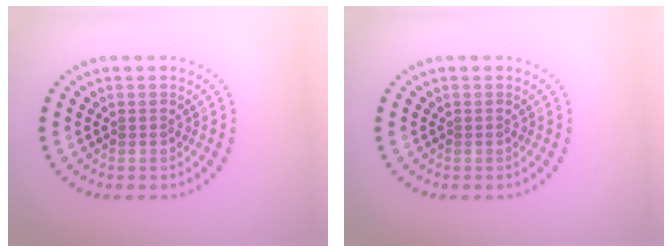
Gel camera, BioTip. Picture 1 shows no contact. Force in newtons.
{"total": 0.0}